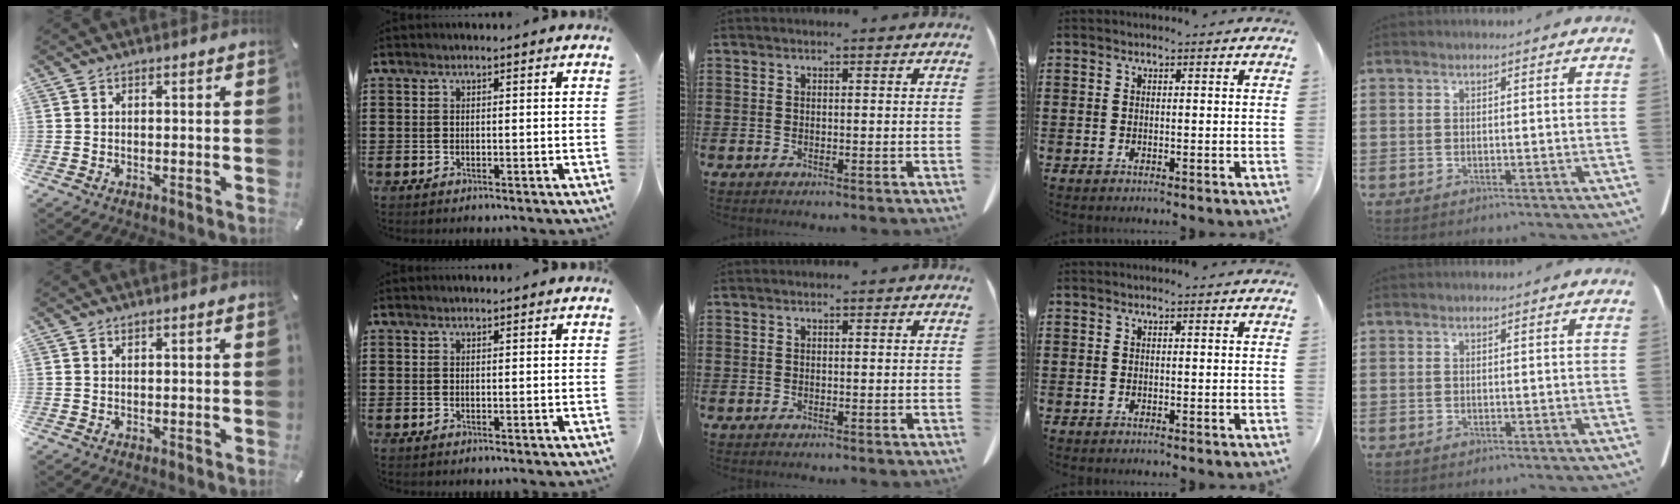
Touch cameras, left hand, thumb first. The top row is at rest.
{"thumb": {"total": 0.6, "force": [0.4, 0.0, 0.4], "torque": [-0.008, -0.001, 0.007]}}